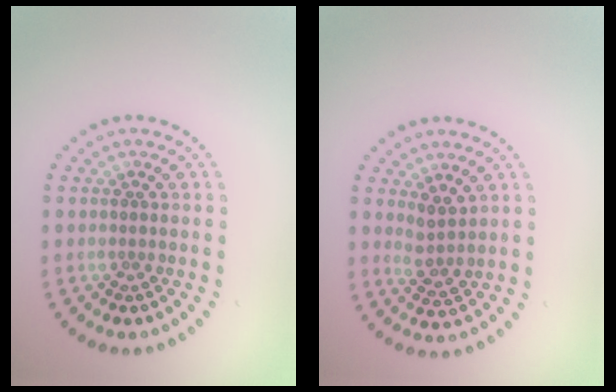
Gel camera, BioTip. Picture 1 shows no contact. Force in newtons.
{"total": 2.1, "press": 1.7, "slide": 1.2}